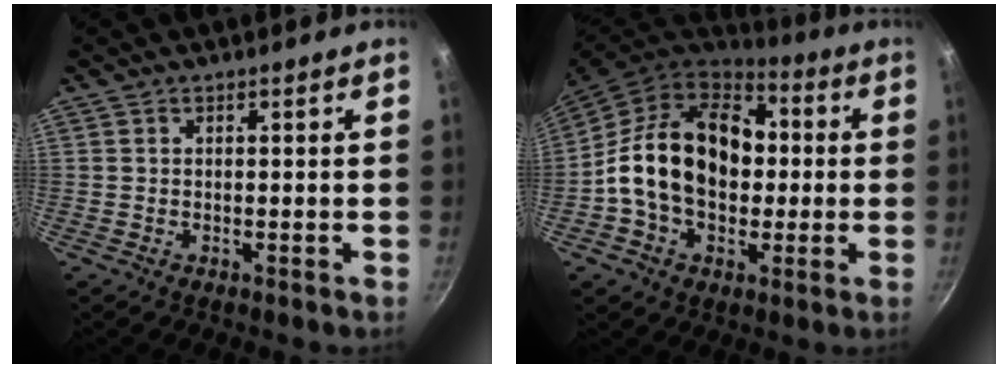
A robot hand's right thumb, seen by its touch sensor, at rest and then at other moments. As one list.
[{"total": 20.1, "force": [0.8, 14.5, 13.9], "torque": [-0.211, 0.034, 0.005]}]